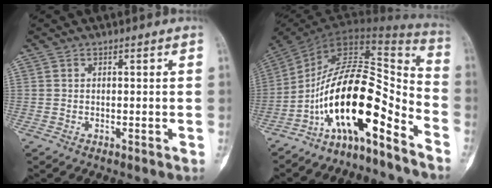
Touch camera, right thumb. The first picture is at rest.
{"total": 18.2, "force": [-10.6, 6.2, 13.5], "torque": [-0.214, 0.125, -0.183]}